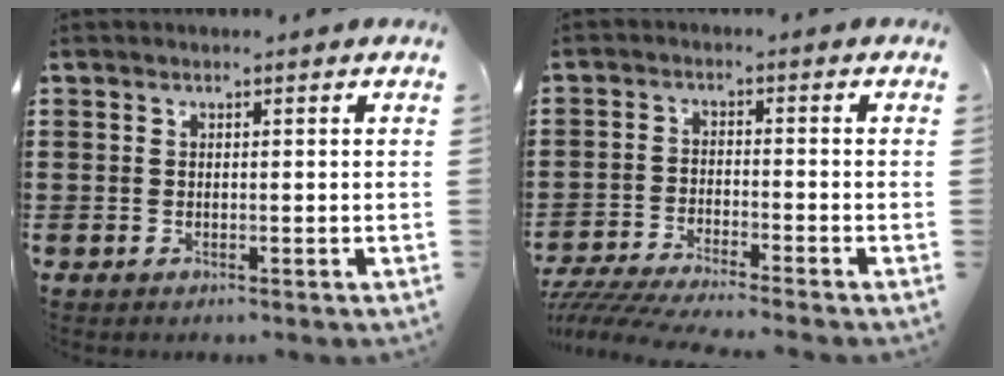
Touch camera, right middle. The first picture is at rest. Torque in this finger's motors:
{"motor_torque": [1.61, -0.53, 0.52, 0.19]}